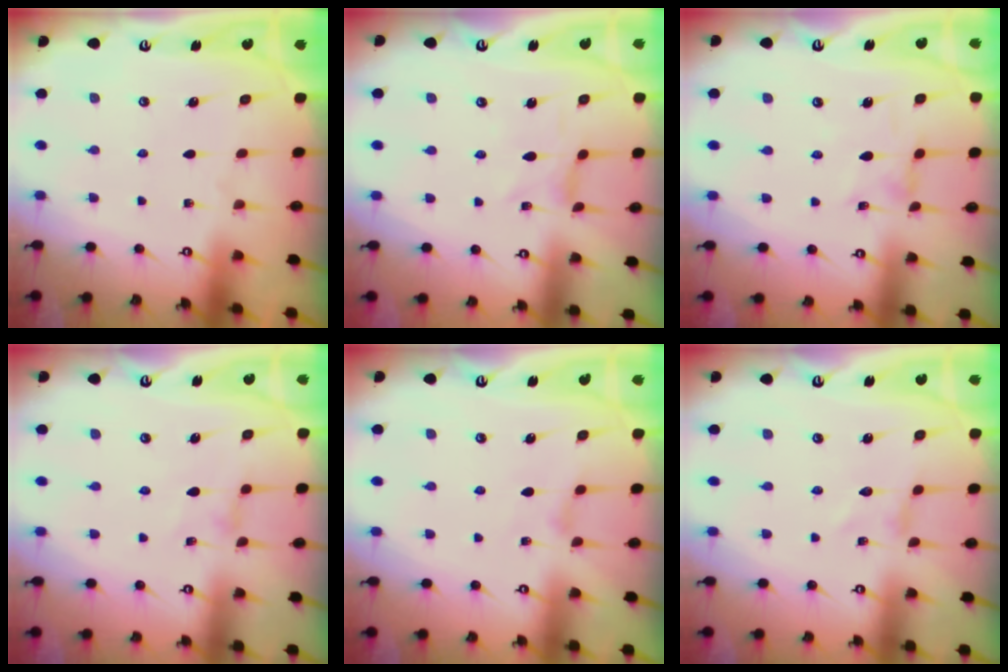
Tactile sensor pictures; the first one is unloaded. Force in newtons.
{"total": 0.8, "press": 0.8, "slide": 0.2}
{"total": 1.8, "press": 1.7, "slide": 0.3}
{"total": 0.9, "press": 0.8, "slide": 0.4}
{"total": 2.7, "press": 2.6, "slide": 0.4}
{"total": 0.0}